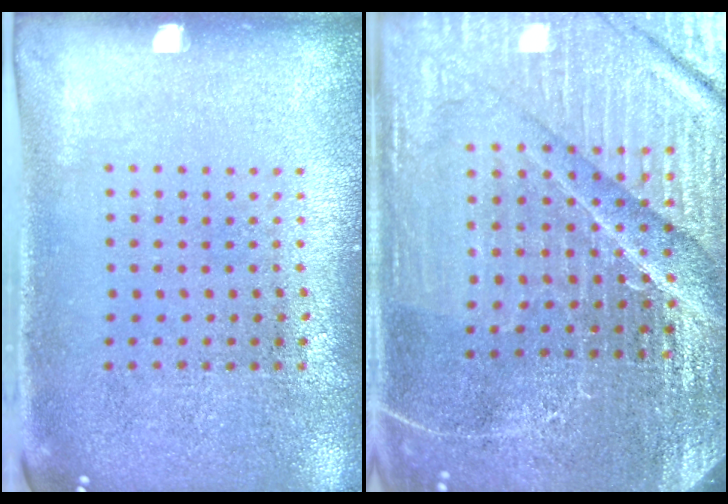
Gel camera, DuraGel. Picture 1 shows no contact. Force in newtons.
{"total": 5.9, "press": 5.3, "slide": 2.5}